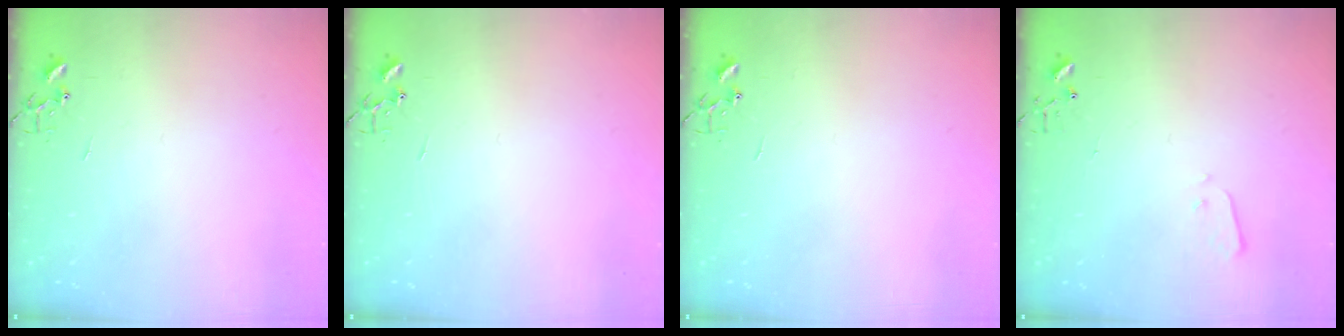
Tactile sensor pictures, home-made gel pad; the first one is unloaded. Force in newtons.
{"total": 0.0}
{"total": 0.0}
{"total": 1.9, "press": 1.9, "slide": 0.4}